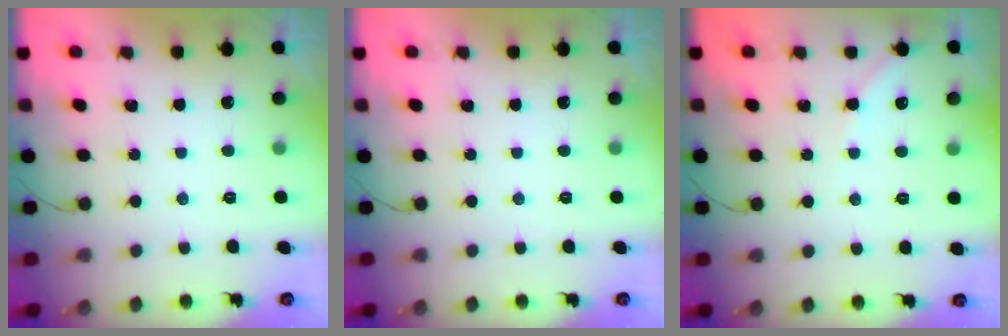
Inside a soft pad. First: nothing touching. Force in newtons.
{"total": 0.0}
{"total": 3.5, "press": 3.5, "slide": 0.5}